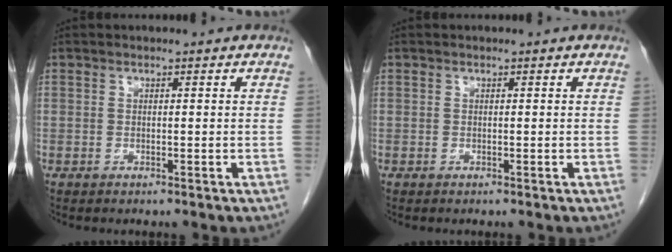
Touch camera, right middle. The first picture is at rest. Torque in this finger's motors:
{"motor_torque": [0.13, -0.07, 0.01, 0.00]}